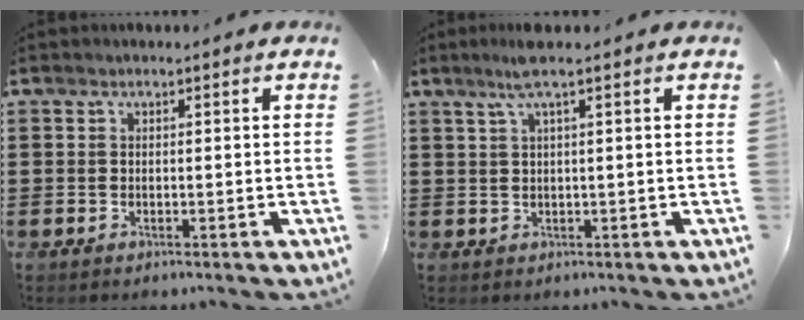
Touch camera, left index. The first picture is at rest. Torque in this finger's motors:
{"motor_torque": [0.39, -0.40, 0.22, 0.08]}